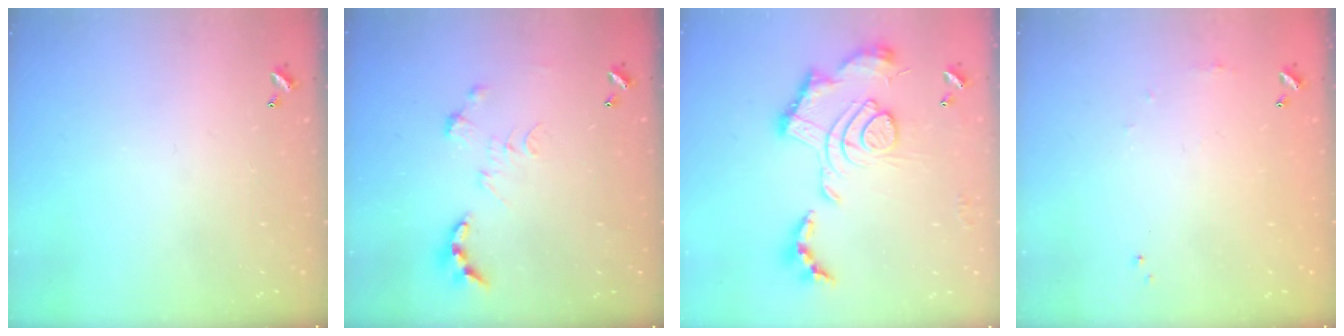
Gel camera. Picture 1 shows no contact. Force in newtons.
{"total": 0.0}
{"total": 2.4, "press": 1.9, "slide": 1.5}
{"total": 4.7, "press": 4.7, "slide": 0.7}